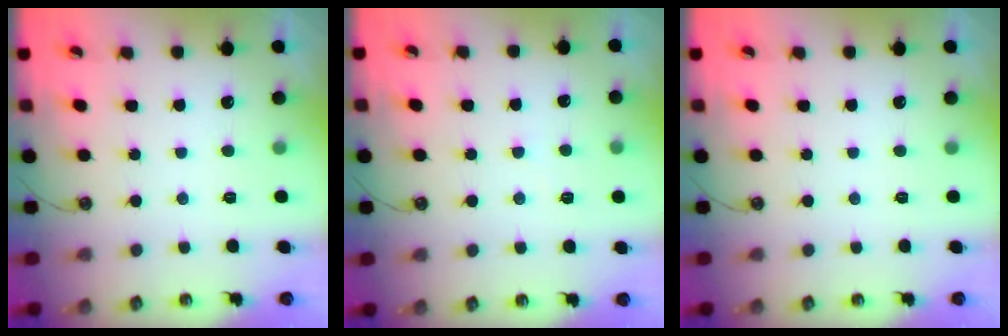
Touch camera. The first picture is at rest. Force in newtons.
{"total": 6.4, "press": 6.4, "slide": 0.2}
{"total": 0.0}